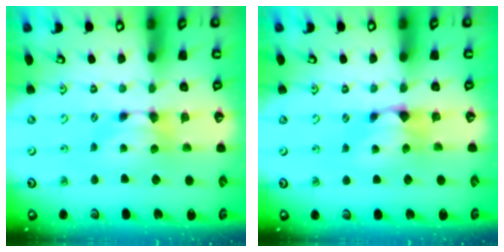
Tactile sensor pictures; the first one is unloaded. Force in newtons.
{"total": 0.8, "press": 0.0, "slide": 0.8}